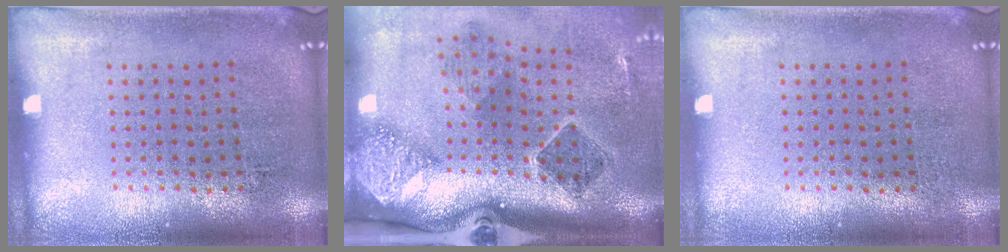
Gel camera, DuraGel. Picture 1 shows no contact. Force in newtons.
{"total": 3.1, "press": 2.0, "slide": 2.3}
{"total": 0.0}